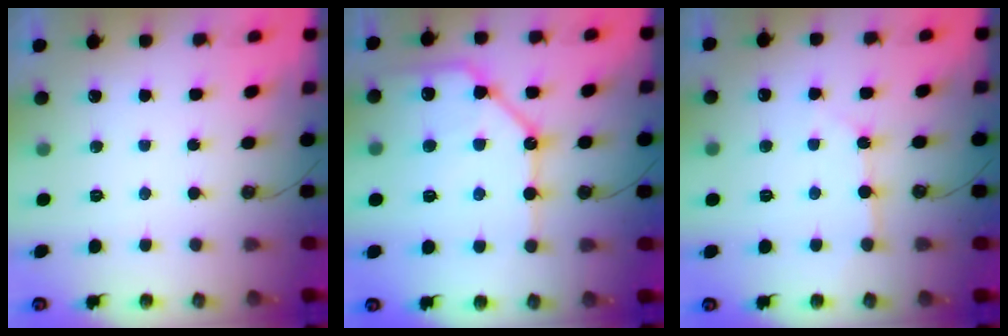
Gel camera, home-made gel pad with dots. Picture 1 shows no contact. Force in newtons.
{"total": 15.7, "press": 15.6, "slide": 1.8}
{"total": 3.2, "press": 3.1, "slide": 0.4}